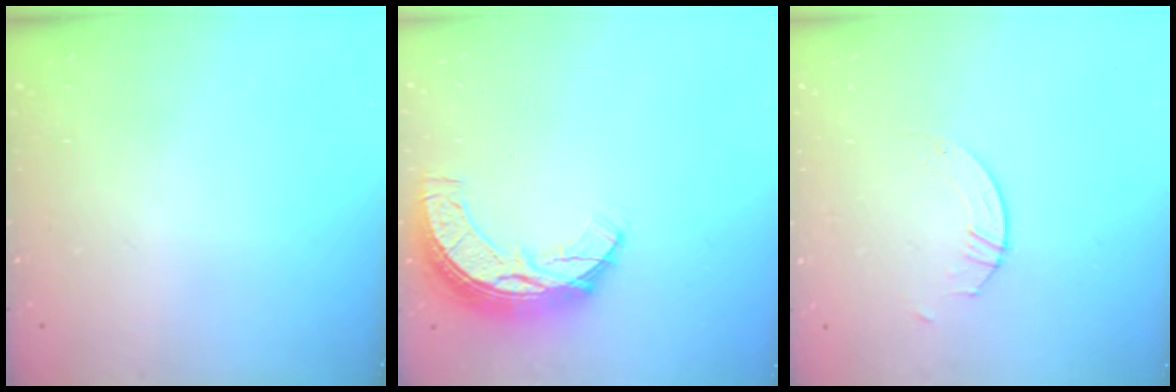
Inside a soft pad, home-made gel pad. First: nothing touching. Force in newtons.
{"total": 10.4, "press": 10.3, "slide": 0.9}
{"total": 2.6, "press": 2.6, "slide": 0.2}